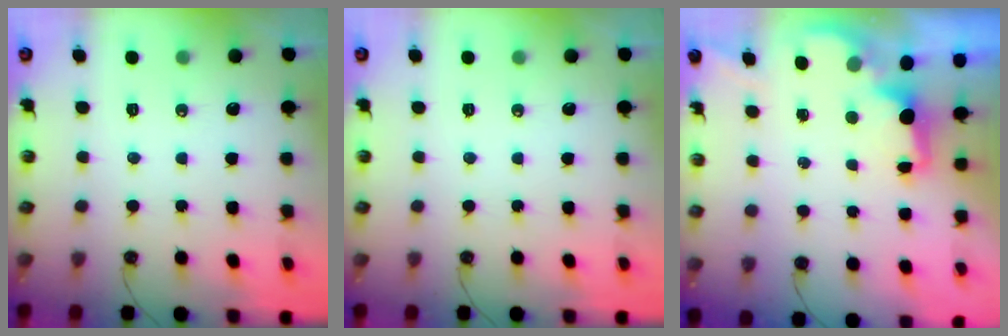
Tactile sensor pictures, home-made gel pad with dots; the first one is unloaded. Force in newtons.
{"total": 0.0}
{"total": 1.6, "press": 1.4, "slide": 0.7}